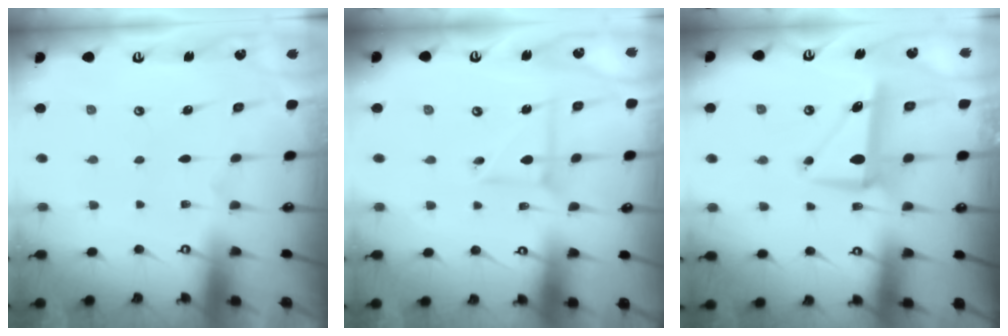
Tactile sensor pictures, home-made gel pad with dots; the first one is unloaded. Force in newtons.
{"total": 5.7, "press": 5.7, "slide": 0.6}
{"total": 8.8, "press": 8.8, "slide": 1.0}